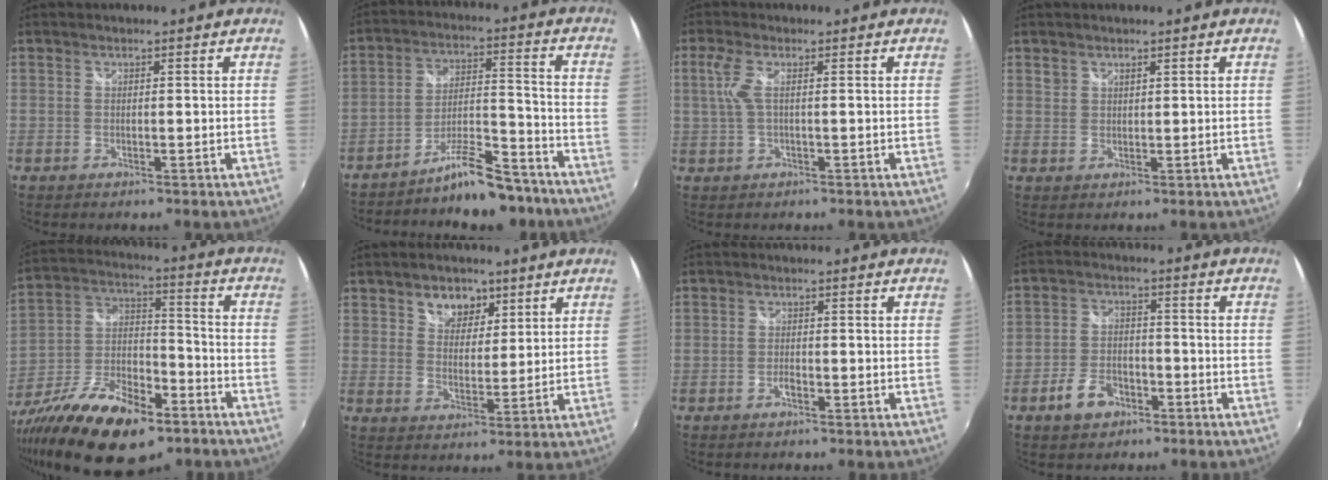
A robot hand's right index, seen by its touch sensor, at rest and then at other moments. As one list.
[{"total": 10.8, "force": [-9.2, 2.6, 5.1], "torque": [-0.090, 0.033, -0.140]}, {"total": 3.4, "force": [0.3, 0.3, 3.4], "torque": [-0.071, 0.001, 0.012]}, {"total": 1.3, "force": [1.1, 0.8, 0.1], "torque": [0.001, 0.000, 0.019]}, {"total": 22.7, "force": [-13.3, 9.8, 15.5], "torque": [-0.304, -0.029, -0.223]}, {"total": 6.4, "force": [3.7, 4.4, 2.7], "torque": [-0.036, 0.009, 0.063]}, {"total": 1.3, "force": [-0.9, 0.5, 0.7], "torque": [-0.017, -0.001, -0.017]}, {"total": 6.7, "force": [-4.1, 4.1, 3.4], "torque": [-0.083, 0.004, -0.070]}]